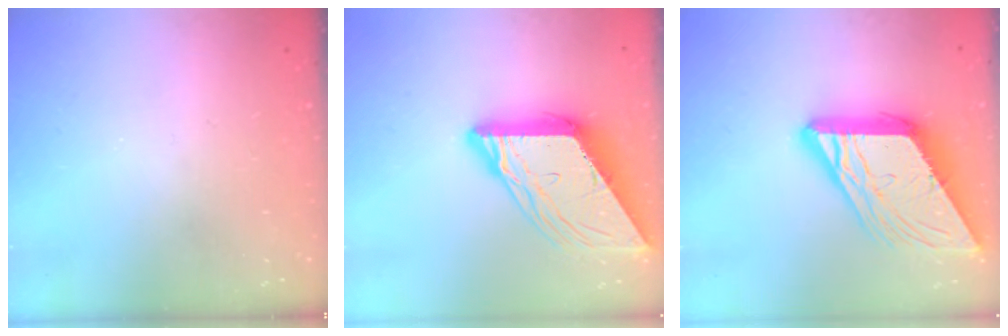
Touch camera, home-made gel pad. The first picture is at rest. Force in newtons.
{"total": 14.2, "press": 14.1, "slide": 1.5}
{"total": 19.3, "press": 19.2, "slide": 2.3}